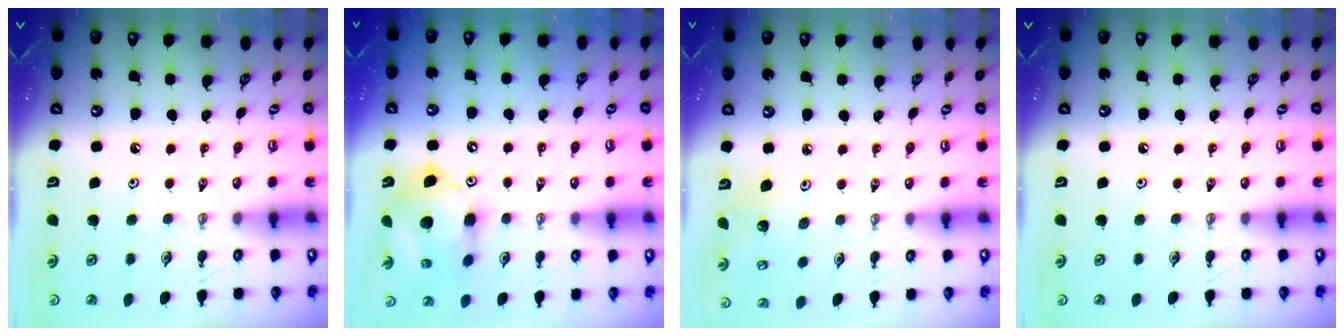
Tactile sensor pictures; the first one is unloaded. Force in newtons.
{"total": 11.9, "press": 11.8, "slide": 1.4}
{"total": 5.3, "press": 4.9, "slide": 1.8}
{"total": 0.0}